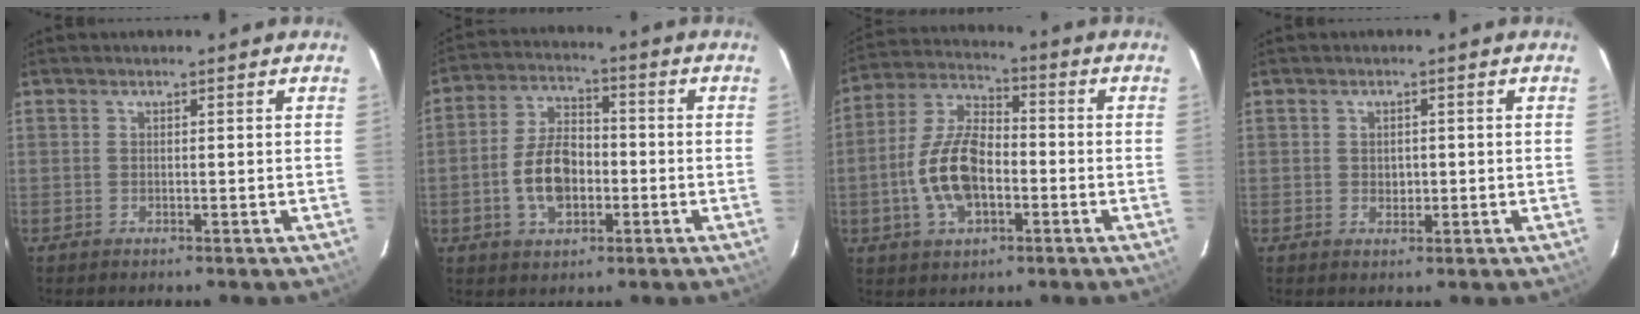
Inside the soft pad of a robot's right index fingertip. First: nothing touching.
{"total": 9.7, "force": [-2.5, 5.8, 7.4], "torque": [-0.146, 0.016, -0.038]}
{"total": 12.6, "force": [-3.2, 6.7, 10.2], "torque": [-0.214, 0.014, -0.058]}
{"total": 1.9, "force": [-0.1, 1.6, 0.9], "torque": [-0.014, 0.001, 0.002]}